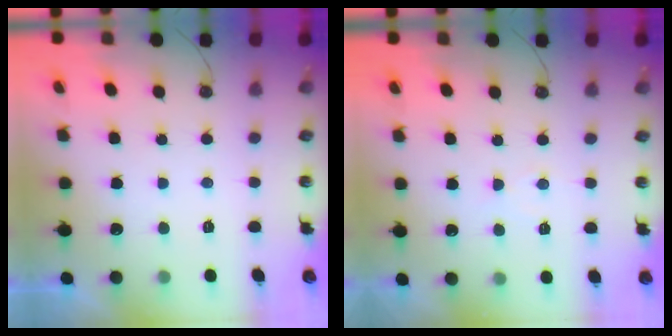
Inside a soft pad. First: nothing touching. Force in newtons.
{"total": 4.3, "press": 4.3, "slide": 0.5}